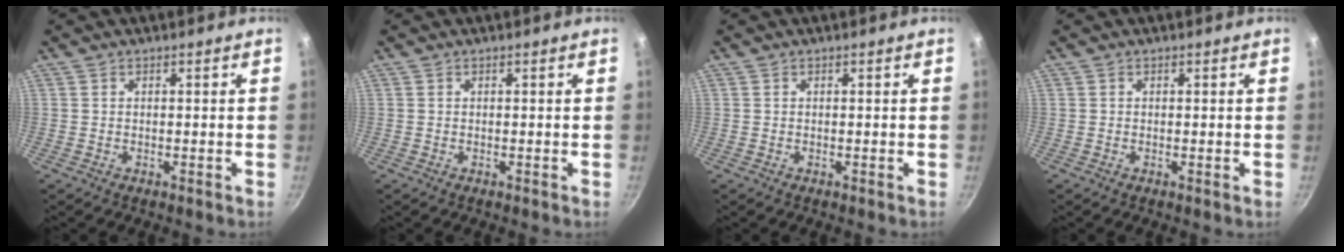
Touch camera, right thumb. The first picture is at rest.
{"total": 0.0}
{"total": 0.0}
{"total": 0.0}